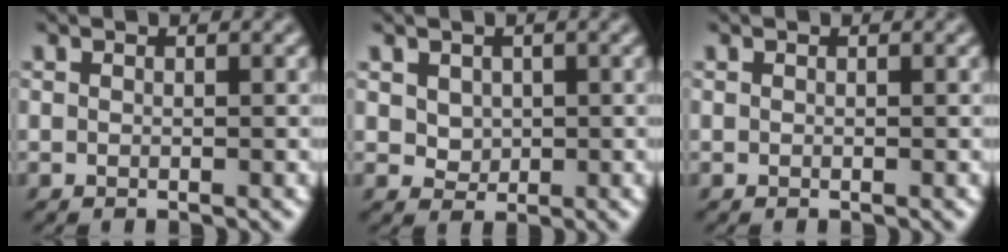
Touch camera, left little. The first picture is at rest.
{"total": 2.3, "force": [0.6, 1.8, 1.2], "torque": [-0.038, 0.001, 0.026]}
{"total": 0.0}